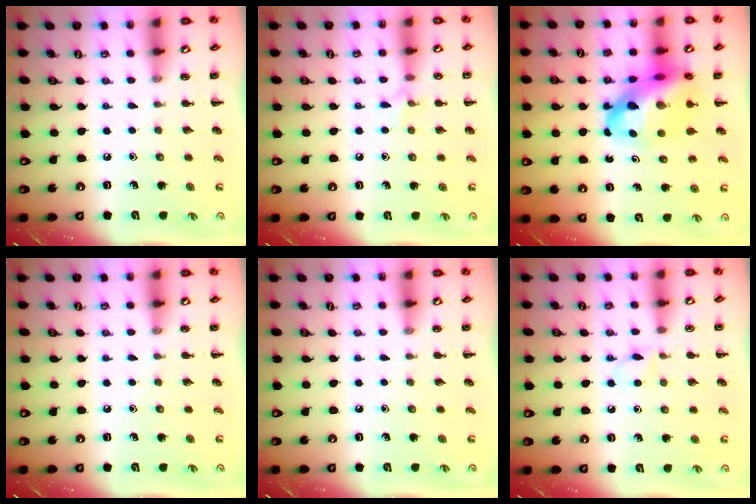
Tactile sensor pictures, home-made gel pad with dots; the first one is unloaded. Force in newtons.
{"total": 5.5, "press": 5.2, "slide": 1.8}
{"total": 17.9, "press": 17.4, "slide": 4.2}
{"total": 0.0}
{"total": 0.0}
{"total": 3.9, "press": 3.9, "slide": 0.8}